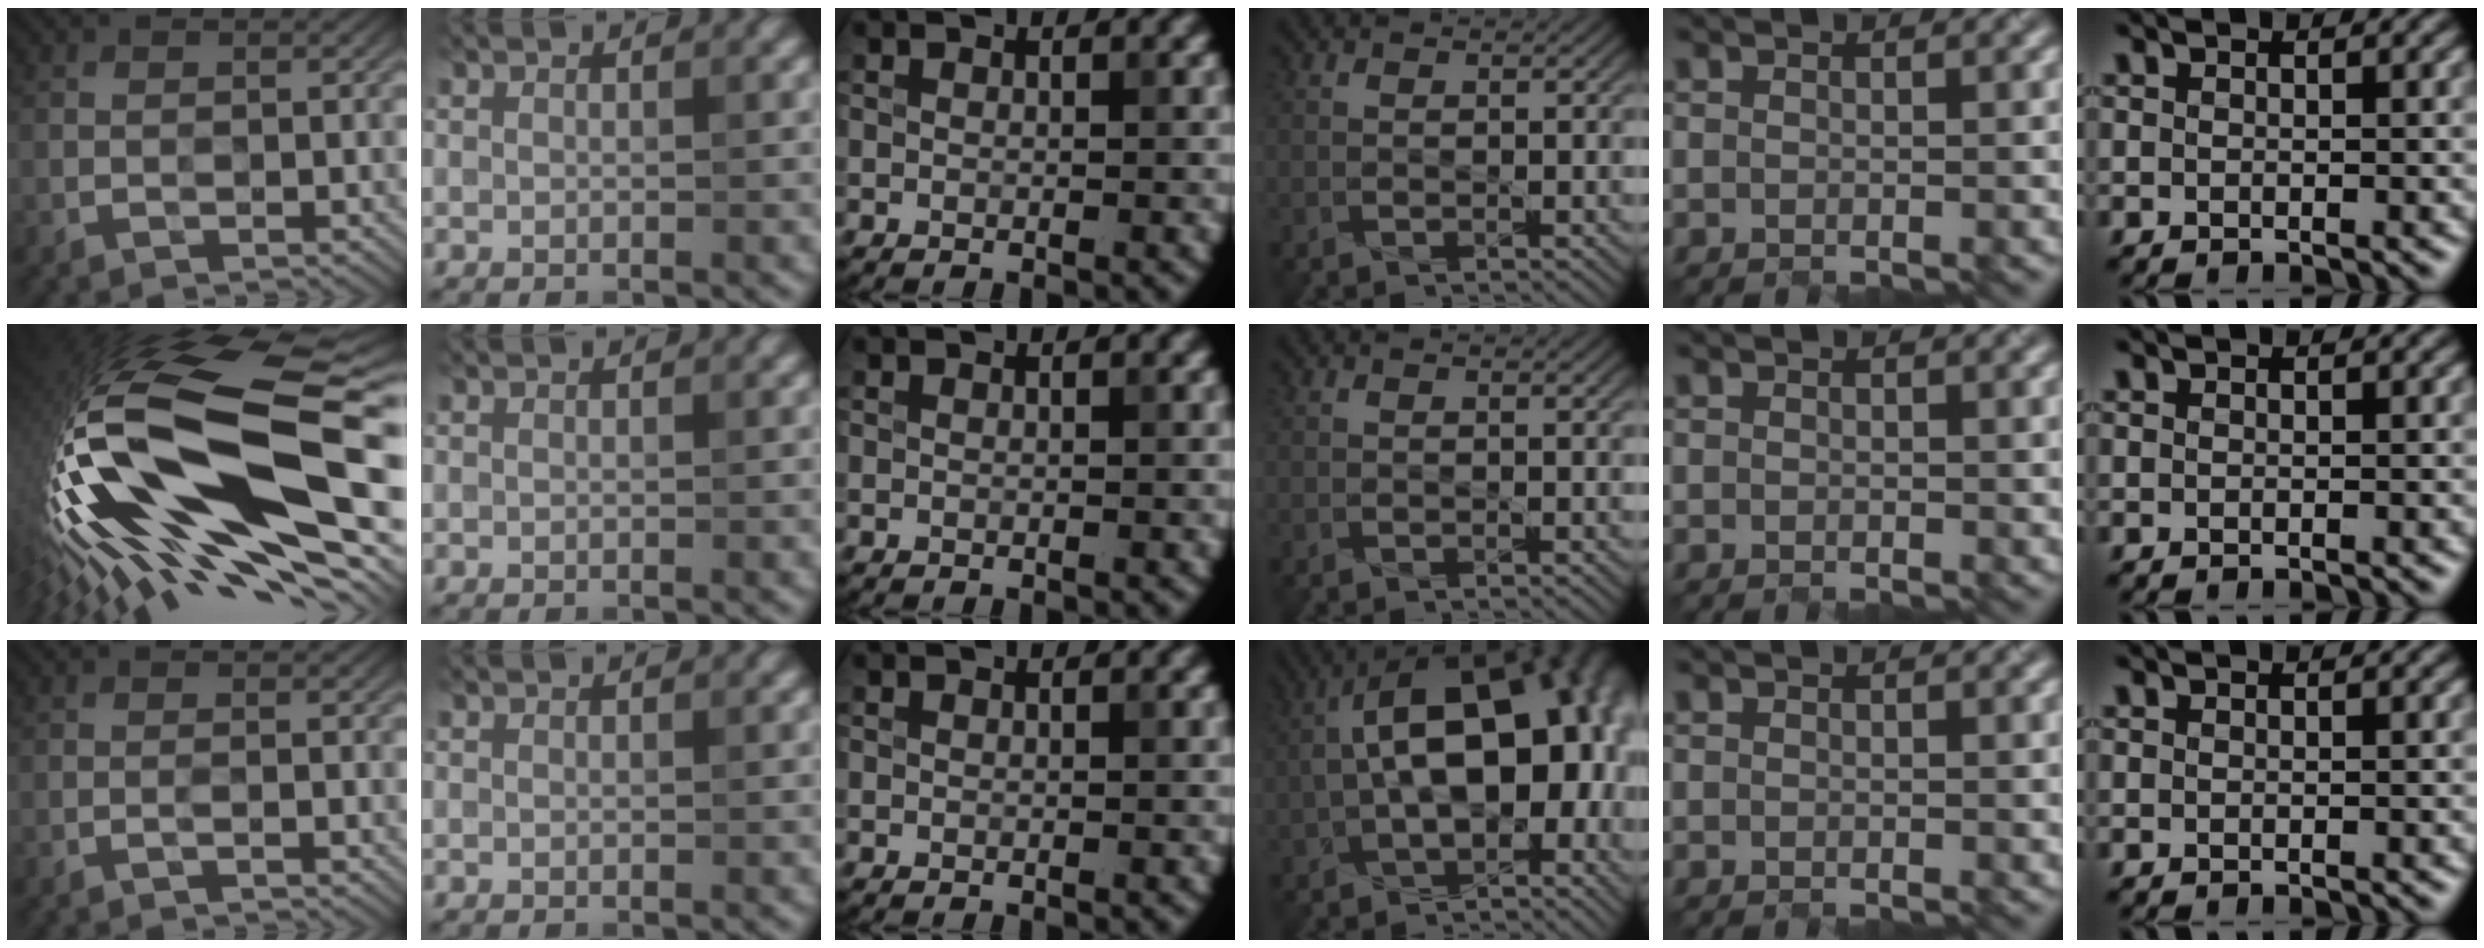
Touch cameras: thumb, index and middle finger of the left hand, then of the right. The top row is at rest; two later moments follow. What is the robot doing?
{"motion": "open", "object": "pencil case"}